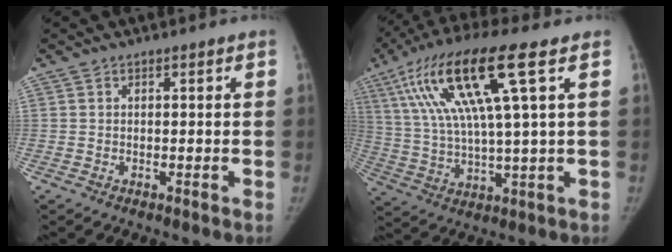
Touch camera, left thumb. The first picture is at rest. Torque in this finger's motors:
{"motor_torque": [0.55, 0.48, 1.39, -1.39, 0.40]}